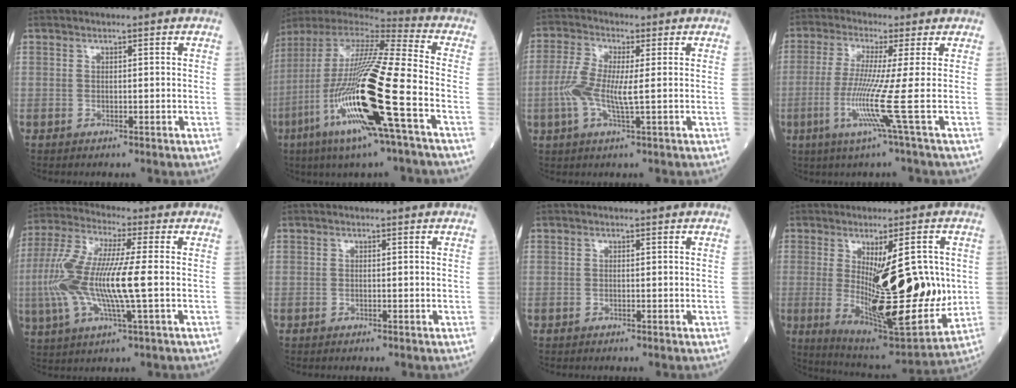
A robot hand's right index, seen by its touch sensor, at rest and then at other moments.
{"total": 24.7, "force": [-7.8, 1.6, 23.4], "torque": [-0.493, -0.046, -0.153]}
{"total": 6.5, "force": [-0.4, 1.1, 6.4], "torque": [-0.152, 0.000, -0.014]}
{"total": 8.0, "force": [-2.0, -2.4, 7.4], "torque": [-0.157, -0.025, -0.044]}
{"total": 14.6, "force": [-1.3, 2.1, 14.4], "torque": [-0.322, 0.001, -0.028]}
{"total": 0.0}
{"total": 0.0}
{"total": 19.7, "force": [0.4, 4.8, 19.2], "torque": [-0.315, -0.029, 0.023]}